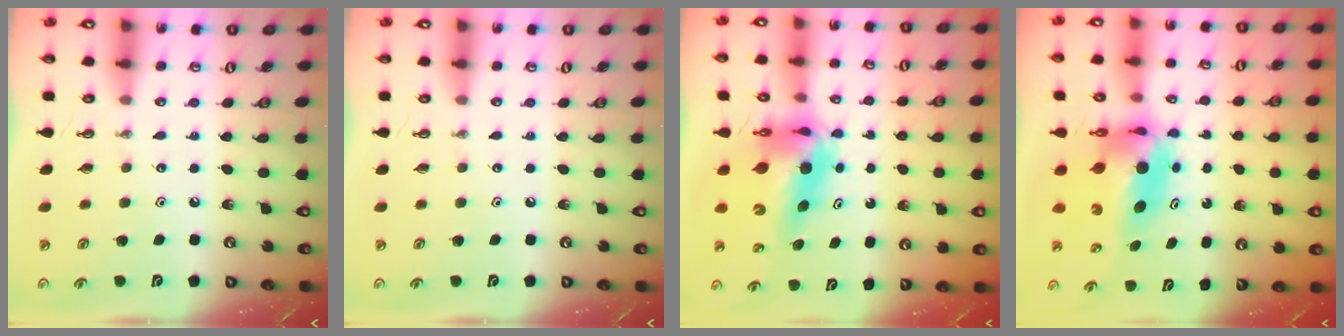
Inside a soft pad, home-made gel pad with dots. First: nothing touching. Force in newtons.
{"total": 0.0}
{"total": 9.4, "press": 9.4, "slide": 0.9}
{"total": 7.4, "press": 7.2, "slide": 1.6}